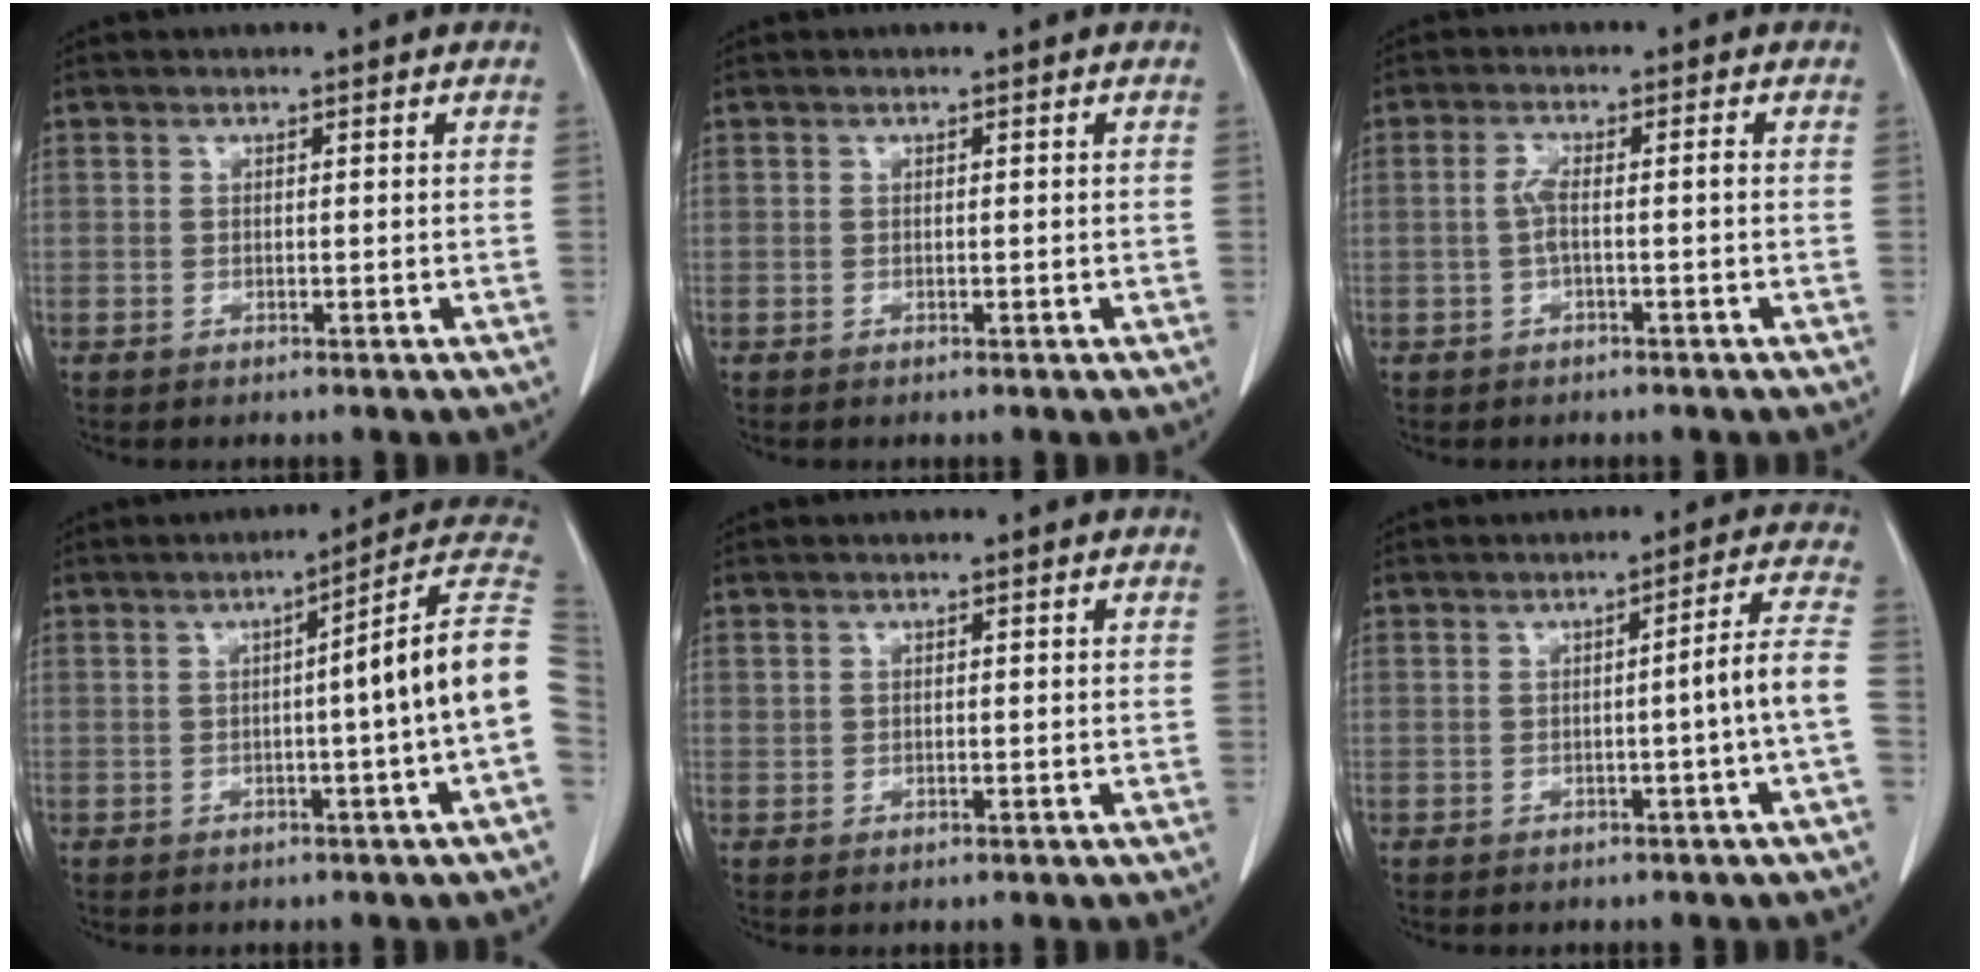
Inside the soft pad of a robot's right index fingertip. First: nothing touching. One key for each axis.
{"total": 0.0}
{"total": 2.9, "fx": -0.5, "fy": 0.2, "fz": 2.8, "tx": -0.060, "ty": 0.009, "tz": -0.010}
{"total": 11.4, "fx": -0.5, "fy": -1.8, "fz": 11.3, "tx": -0.134, "ty": 0.021, "tz": -0.016}
{"total": 0.0}
{"total": 5.5, "fx": -1.2, "fy": -1.4, "fz": 5.2, "tx": -0.064, "ty": 0.007, "tz": -0.019}